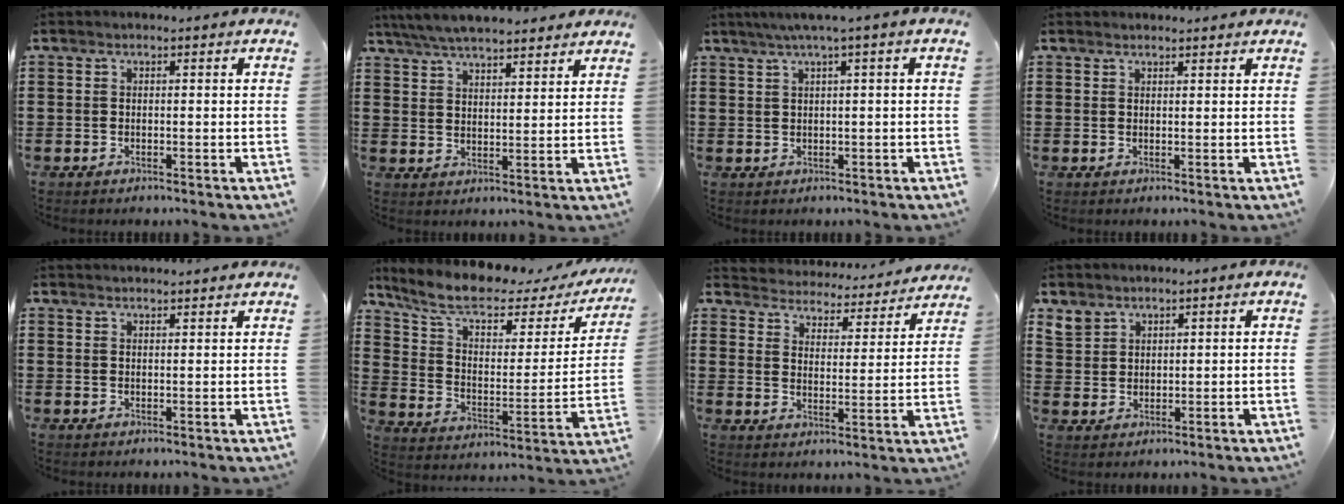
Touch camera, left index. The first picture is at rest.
{"total": 5.9, "force": [5.6, 0.7, 1.7], "torque": [-0.051, -0.016, 0.103]}
{"total": 2.2, "force": [0.7, -0.3, 2.1], "torque": [-0.038, -0.004, 0.011]}
{"total": 1.2, "force": [1.2, 0.2, 0.1], "torque": [-0.004, 0.001, 0.023]}
{"total": 1.7, "force": [1.7, -0.1, 0.1], "torque": [-0.005, 0.000, 0.035]}
{"total": 9.2, "force": [7.2, 2.2, 5.3], "torque": [-0.131, -0.043, 0.124]}
{"total": 3.9, "force": [3.9, 0.0, -0.4], "torque": [-0.019, -0.038, 0.061]}
{"total": 3.0, "force": [2.4, 1.8, 0.2], "torque": [-0.015, 0.005, 0.048]}